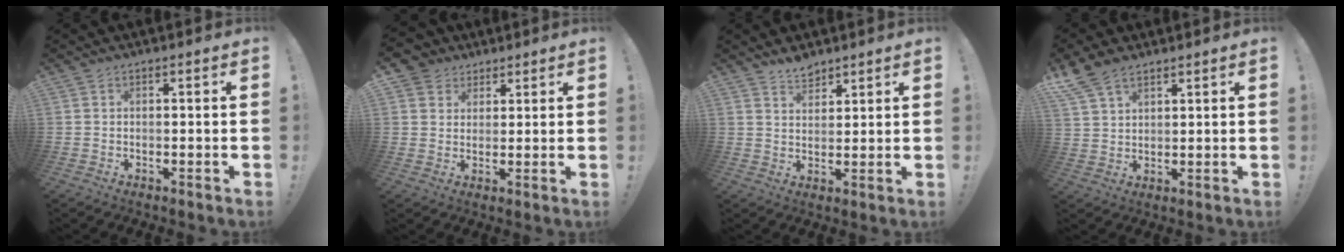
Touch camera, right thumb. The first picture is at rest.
{"total": 5.6, "force": [2.9, 4.8, 0.5], "torque": [-0.004, -0.019, 0.058]}
{"total": 5.1, "force": [4.5, 2.1, 0.9], "torque": [-0.018, -0.028, 0.084]}
{"total": 8.0, "force": [6.0, 4.0, 3.4], "torque": [-0.072, -0.023, 0.122]}